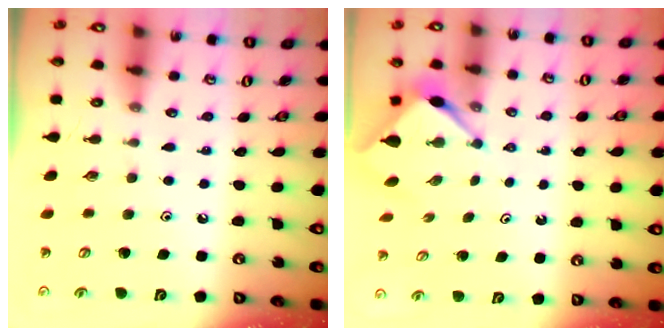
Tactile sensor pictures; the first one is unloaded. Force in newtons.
{"total": 3.0, "press": 2.9, "slide": 0.3}